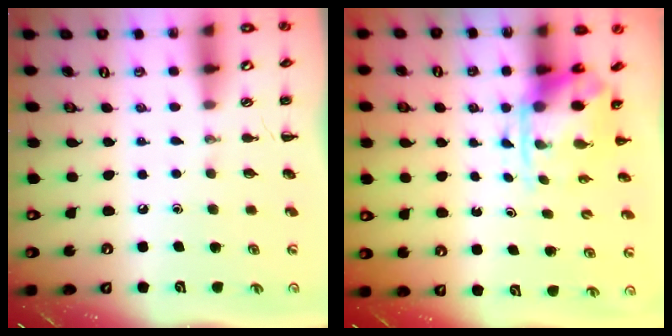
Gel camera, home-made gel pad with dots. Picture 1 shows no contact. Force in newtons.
{"total": 3.7, "press": 3.6, "slide": 0.9}